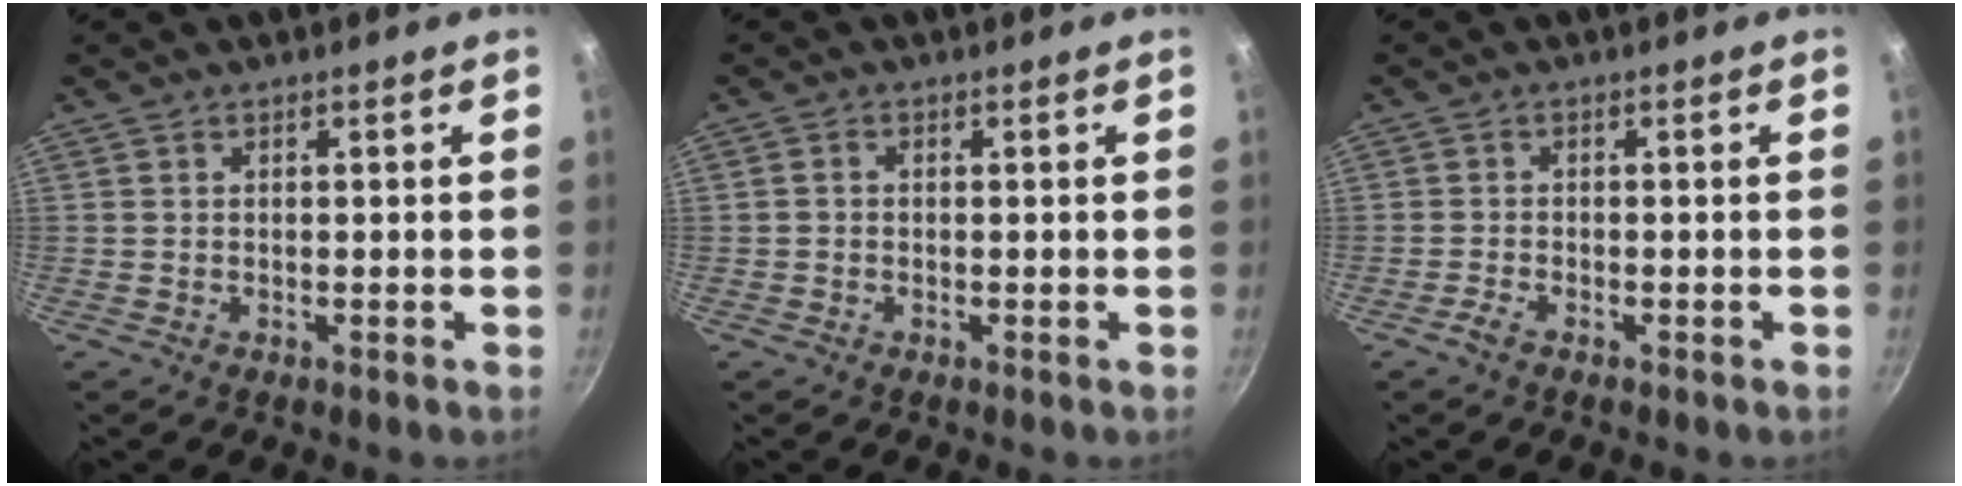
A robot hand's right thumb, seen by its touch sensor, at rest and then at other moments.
{"total": 1.0, "force": [-0.2, 0.8, 0.5], "torque": [-0.009, 0.005, -0.005]}
{"total": 1.9, "force": [-1.4, 0.6, 1.1], "torque": [-0.033, 0.015, -0.030]}